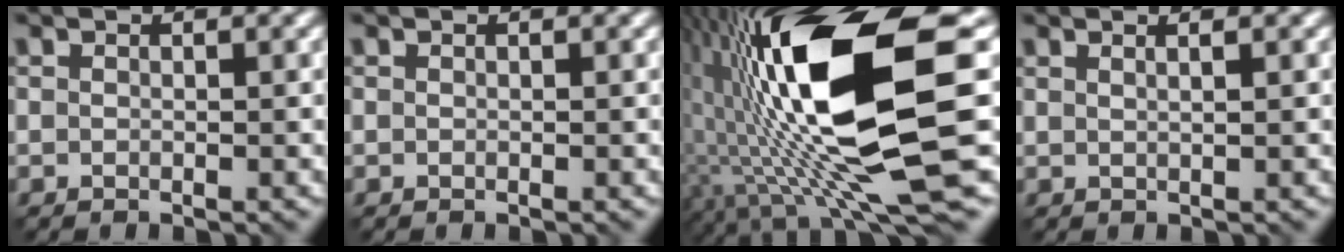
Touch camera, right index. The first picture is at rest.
{"total": 0.0}
{"total": 15.9, "force": [1.4, 4.2, 15.2], "torque": [-0.265, -0.007, 0.027]}
{"total": 2.0, "force": [1.0, 0.9, 1.5], "torque": [0.000, 0.001, -0.006]}